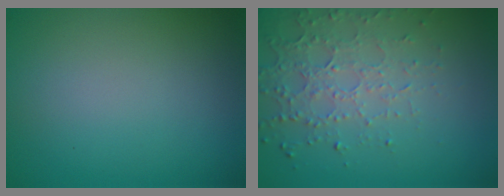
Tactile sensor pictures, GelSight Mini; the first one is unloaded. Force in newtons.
{"total": 4.6, "press": 3.2, "slide": 3.2}